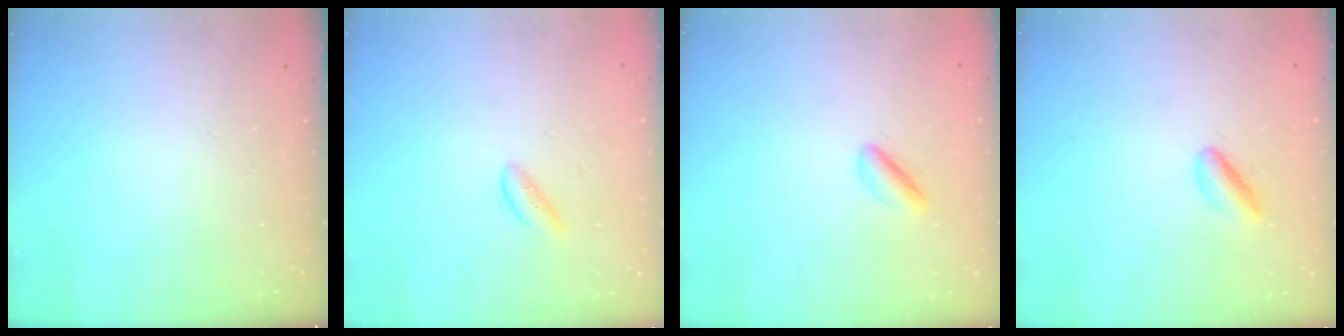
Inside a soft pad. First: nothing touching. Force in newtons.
{"total": 1.4, "press": 1.3, "slide": 0.4}
{"total": 2.3, "press": 2.3, "slide": 0.4}
{"total": 2.9, "press": 2.9, "slide": 0.4}